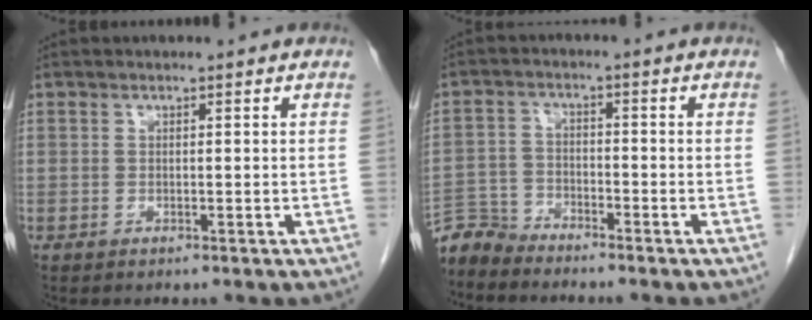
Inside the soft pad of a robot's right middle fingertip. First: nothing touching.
{"total": 4.4, "force": [-4.4, 0.4, -0.5], "torque": [0.012, -0.007, -0.086]}